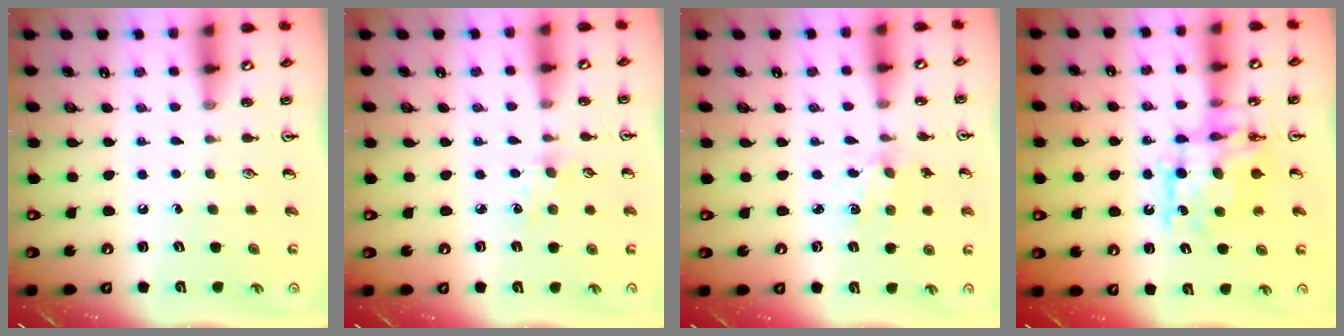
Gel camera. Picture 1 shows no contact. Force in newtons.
{"total": 1.9, "press": 1.9, "slide": 0.3}
{"total": 1.9, "press": 1.9, "slide": 0.4}
{"total": 9.6, "press": 9.6, "slide": 0.5}